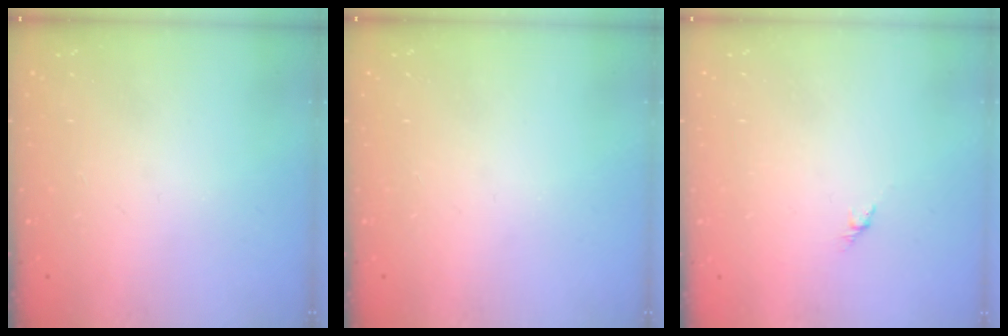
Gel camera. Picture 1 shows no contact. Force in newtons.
{"total": 0.0}
{"total": 3.0, "press": 2.9, "slide": 0.7}